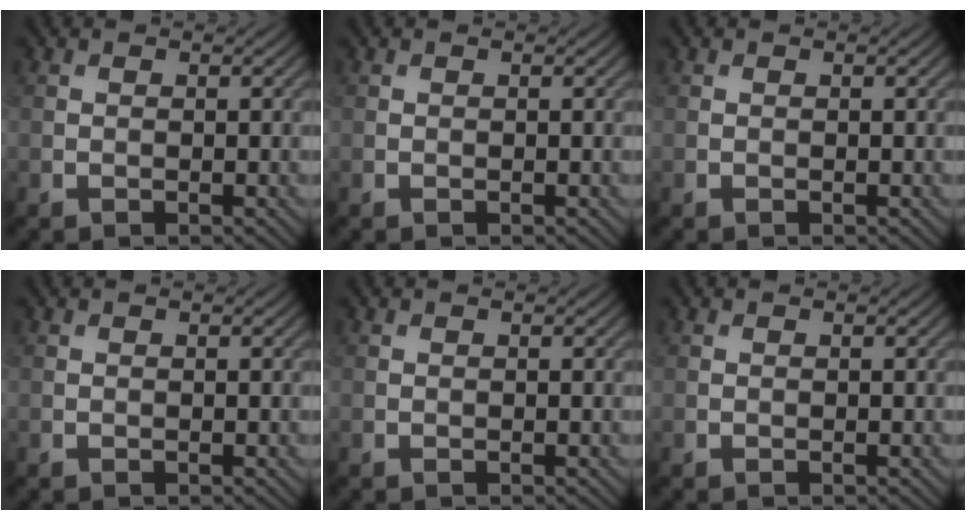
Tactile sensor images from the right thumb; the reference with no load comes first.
{"total": 0.0}
{"total": 0.0}
{"total": 0.0}
{"total": 0.0}
{"total": 0.0}